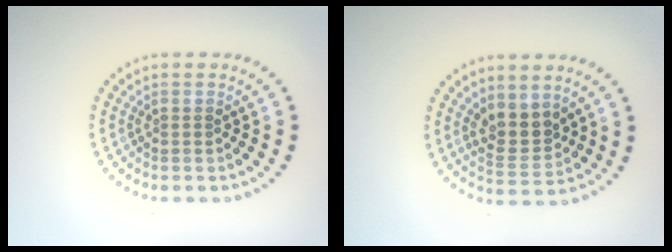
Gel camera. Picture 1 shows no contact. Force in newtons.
{"total": 3.0, "press": 2.7, "slide": 1.2}